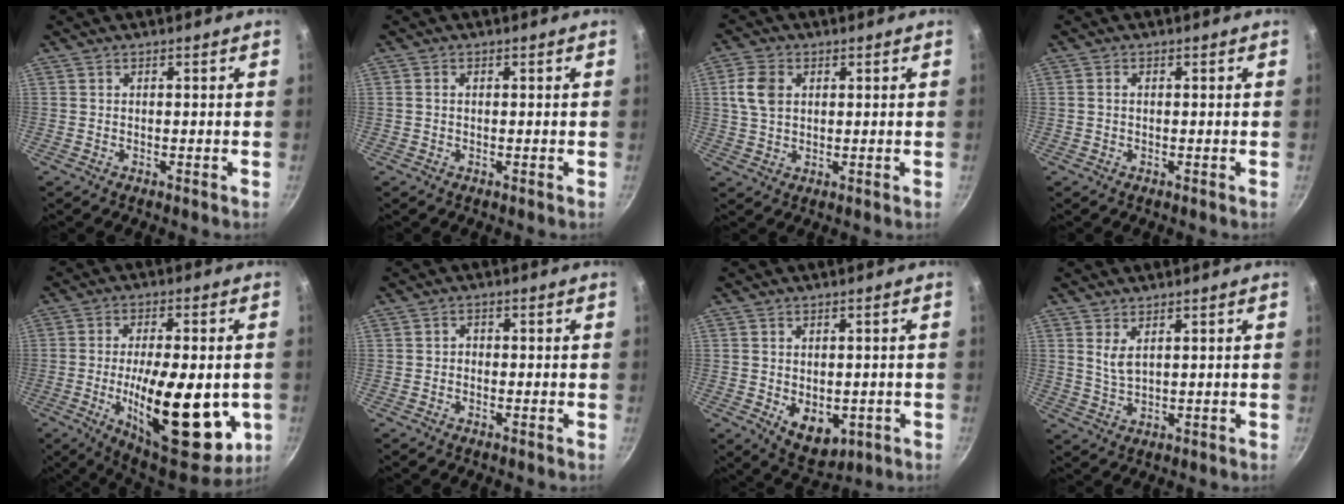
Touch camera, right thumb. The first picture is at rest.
{"total": 0.8, "force": [0.0, 0.6, 0.5], "torque": [-0.009, 0.004, -0.001]}
{"total": 6.3, "force": [1.6, 4.5, 4.2], "torque": [-0.073, 0.001, 0.028]}
{"total": 1.0, "force": [0.0, 0.7, 0.7], "torque": [-0.013, 0.004, -0.001]}
{"total": 23.8, "force": [-4.5, 9.5, 21.4], "torque": [-0.298, -0.005, -0.058]}
{"total": 1.2, "force": [-0.5, 1.0, 0.4], "torque": [-0.005, 0.005, -0.011]}
{"total": 7.8, "force": [-1.5, 5.3, 5.4], "torque": [-0.057, -0.009, -0.004]}
{"total": 3.4, "force": [1.5, 1.5, 2.6], "torque": [-0.050, -0.016, 0.035]}